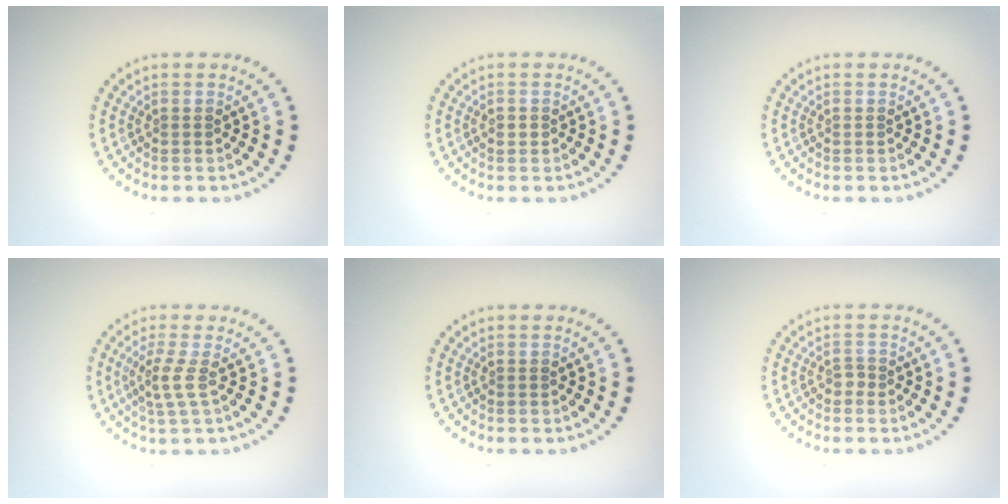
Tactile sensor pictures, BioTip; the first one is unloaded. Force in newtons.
{"total": 0.9, "press": 0.9, "slide": 0.1}
{"total": 0.0}
{"total": 2.2, "press": 1.5, "slide": 1.6}
{"total": 0.0}
{"total": 0.9, "press": 0.6, "slide": 0.6}